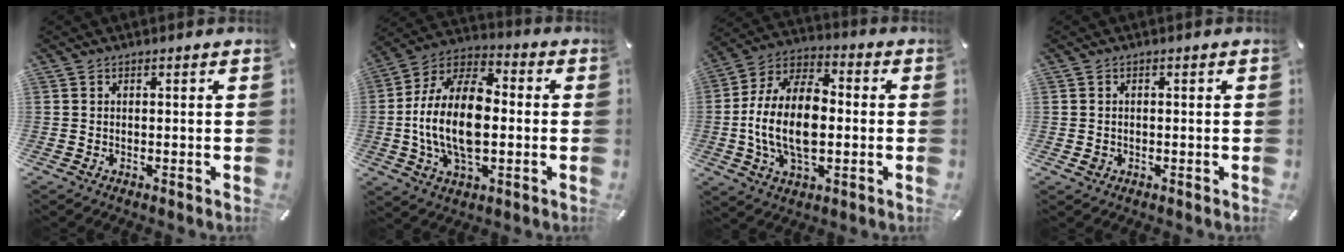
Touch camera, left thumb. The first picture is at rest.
{"total": 18.0, "force": [-2.1, 10.8, 14.3], "torque": [-0.295, -0.001, -0.044]}
{"total": 16.4, "force": [-2.5, 10.2, 12.5], "torque": [-0.268, 0.005, -0.050]}
{"total": 1.4, "force": [-0.3, 1.3, 0.6], "torque": [-0.002, 0.001, -0.010]}